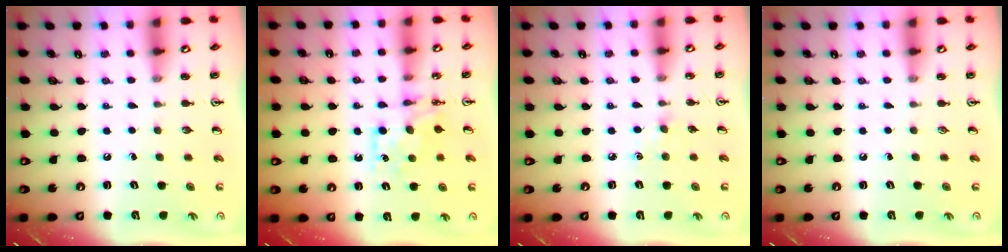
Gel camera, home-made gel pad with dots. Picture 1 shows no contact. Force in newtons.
{"total": 7.7, "press": 7.7, "slide": 0.7}
{"total": 3.6, "press": 3.6, "slide": 0.5}
{"total": 0.0}